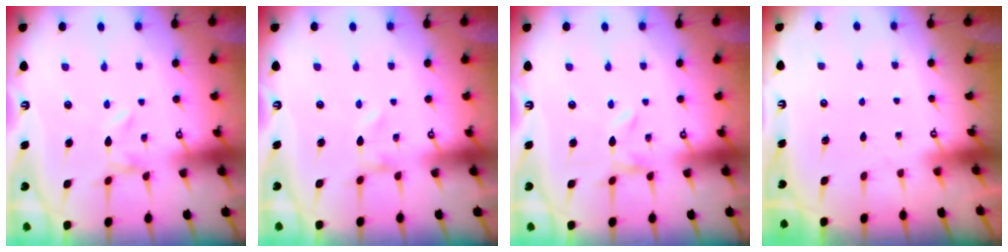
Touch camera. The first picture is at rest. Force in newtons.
{"total": 0.0}
{"total": 0.0}
{"total": 0.0}